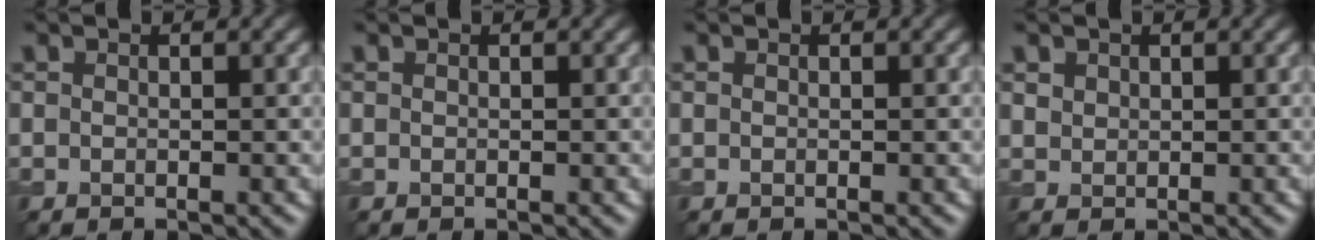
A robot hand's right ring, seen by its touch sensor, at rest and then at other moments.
{"total": 0.0}
{"total": 0.0}
{"total": 1.0, "force": [0.6, 0.7, 0.2], "torque": [-0.006, -0.002, 0.017]}